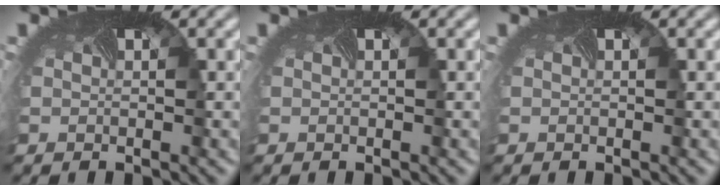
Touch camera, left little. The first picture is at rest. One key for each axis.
{"total": 0.0}
{"total": 0.0}